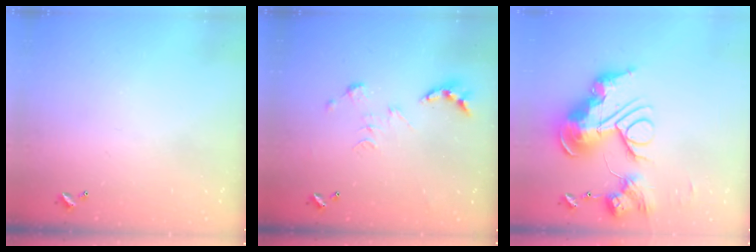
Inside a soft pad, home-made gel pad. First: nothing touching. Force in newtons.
{"total": 0.0}
{"total": 0.7, "press": 0.7, "slide": 0.0}